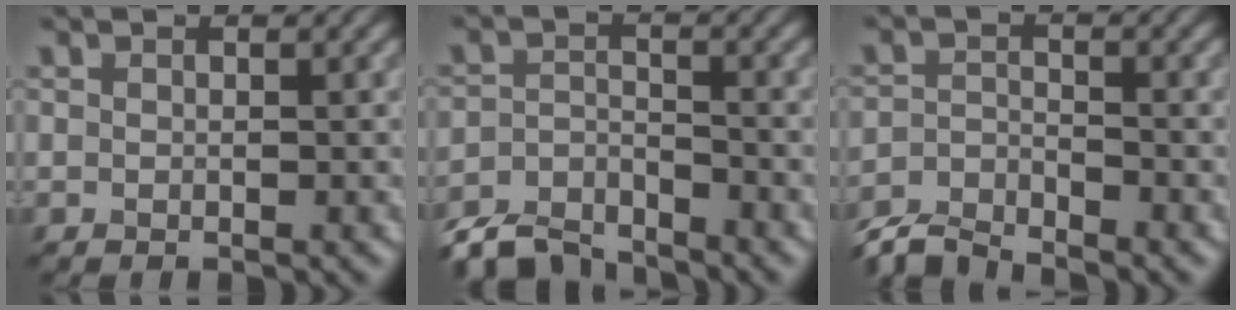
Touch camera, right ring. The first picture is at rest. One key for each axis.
{"total": 5.2, "fx": -4.8, "fy": 1.4, "fz": 1.5, "tx": -0.028, "ty": -0.010, "tz": -0.098}
{"total": 4.0, "fx": -3.8, "fy": 0.6, "fz": 1.0, "tx": -0.022, "ty": -0.007, "tz": -0.083}